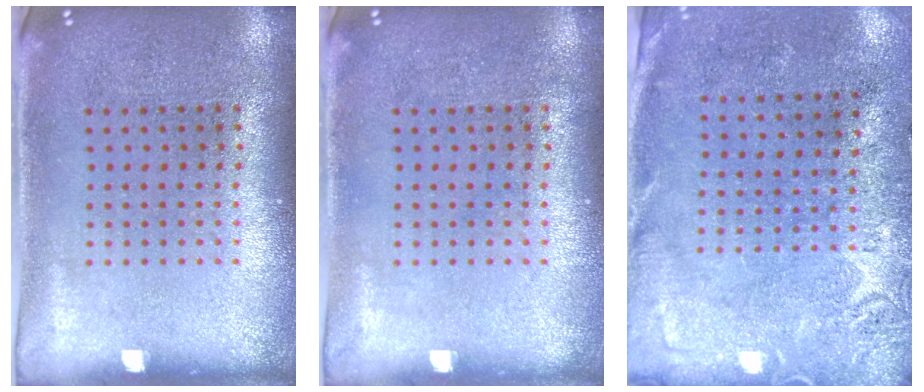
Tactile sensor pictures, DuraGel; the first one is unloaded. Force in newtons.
{"total": 0.0}
{"total": 2.7, "press": 2.3, "slide": 1.5}